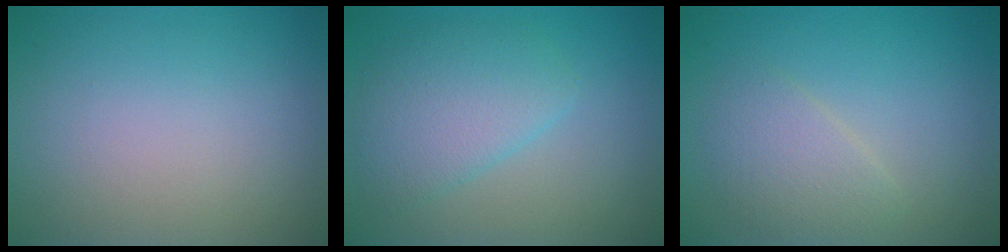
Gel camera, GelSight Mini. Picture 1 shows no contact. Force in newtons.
{"total": 4.0, "press": 4.0, "slide": 0.2}
{"total": 2.5, "press": 2.5, "slide": 0.1}